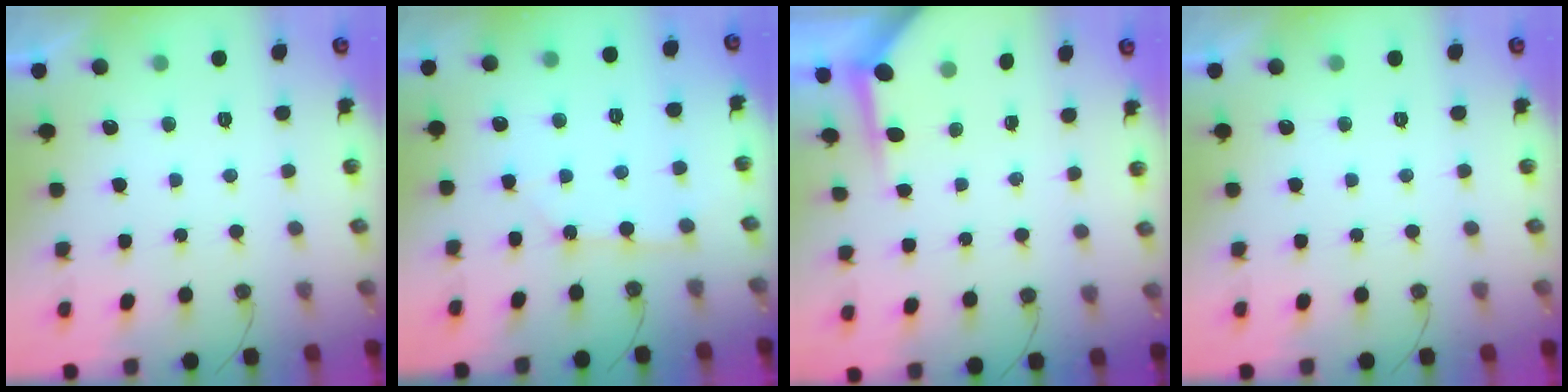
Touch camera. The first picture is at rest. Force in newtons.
{"total": 2.2, "press": 2.2, "slide": 0.3}
{"total": 3.9, "press": 3.9, "slide": 0.3}
{"total": 0.0}